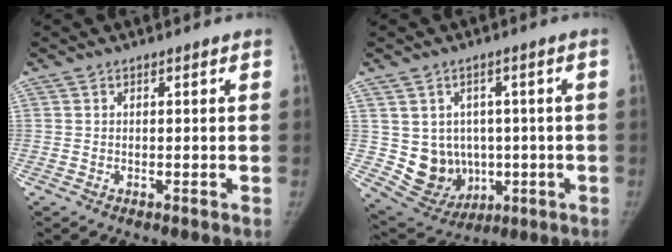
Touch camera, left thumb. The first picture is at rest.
{"total": 10.7, "force": [-0.3, 9.4, 5.1], "torque": [-0.048, -0.001, 0.026]}